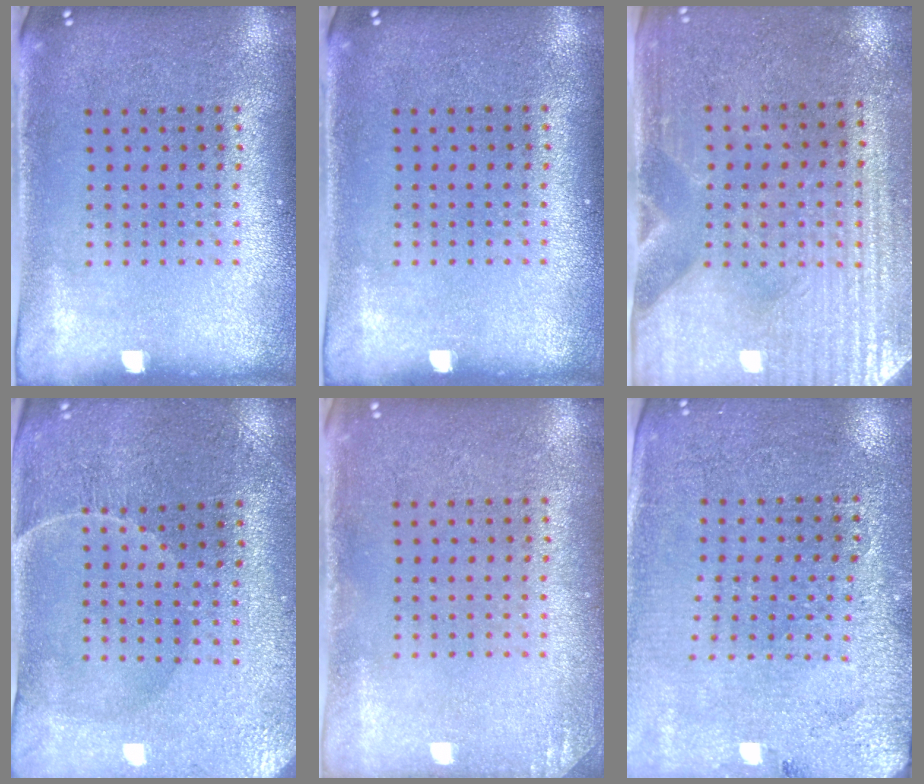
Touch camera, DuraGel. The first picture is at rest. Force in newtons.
{"total": 0.0}
{"total": 3.6, "press": 3.2, "slide": 1.6}
{"total": 0.9, "press": 0.8, "slide": 0.3}
{"total": 1.1, "press": 1.1, "slide": 0.1}
{"total": 2.9, "press": 2.8, "slide": 0.4}